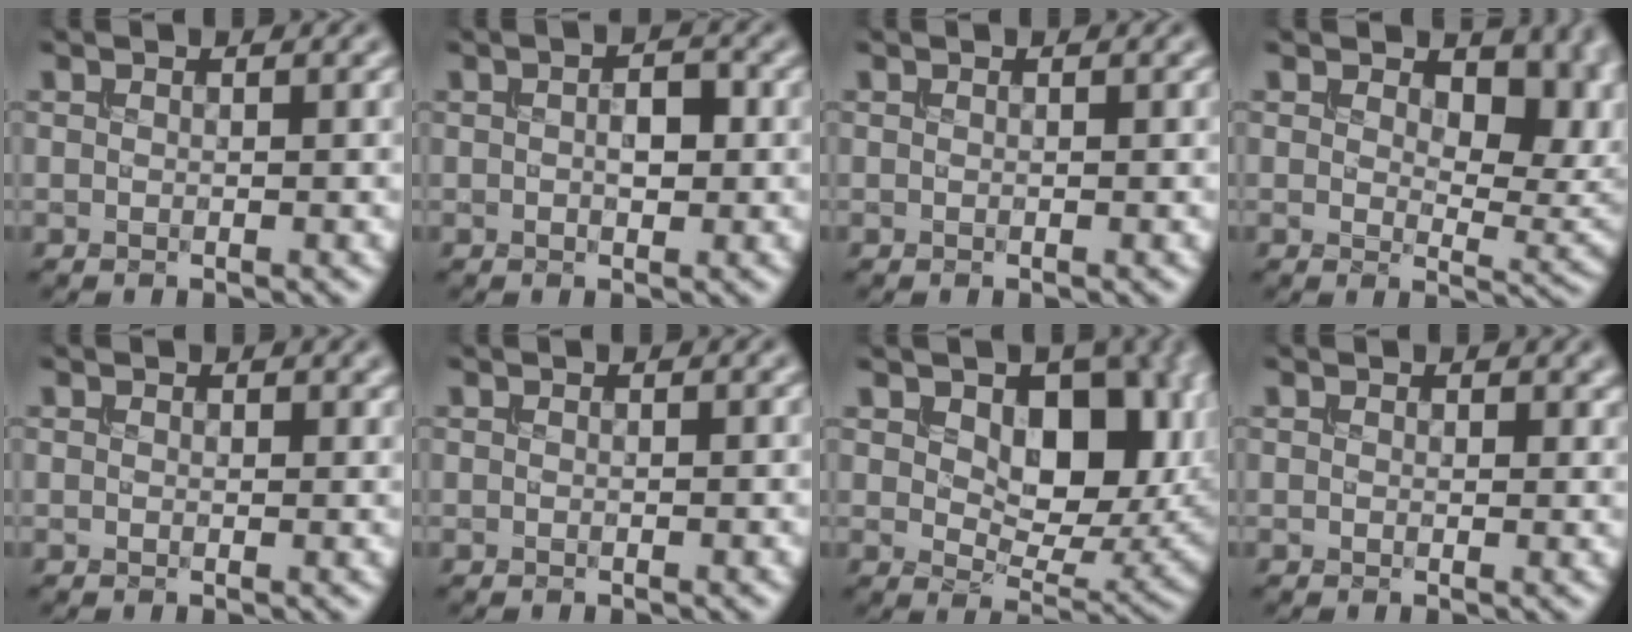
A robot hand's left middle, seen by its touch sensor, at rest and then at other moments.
{"total": 2.2, "force": [0.0, 1.2, 1.8], "torque": [-0.031, 0.004, -0.001]}
{"total": 0.0}
{"total": 8.8, "force": [3.5, 4.9, 6.4], "torque": [-0.081, -0.006, 0.051]}
{"total": 0.9, "force": [0.5, 0.6, 0.3], "torque": [-0.002, -0.003, 0.009]}
{"total": 0.0}
{"total": 10.0, "force": [2.5, 6.2, 7.5], "torque": [-0.110, -0.014, 0.041]}
{"total": 1.2, "force": [0.7, 0.9, 0.5], "torque": [-0.006, -0.004, 0.011]}